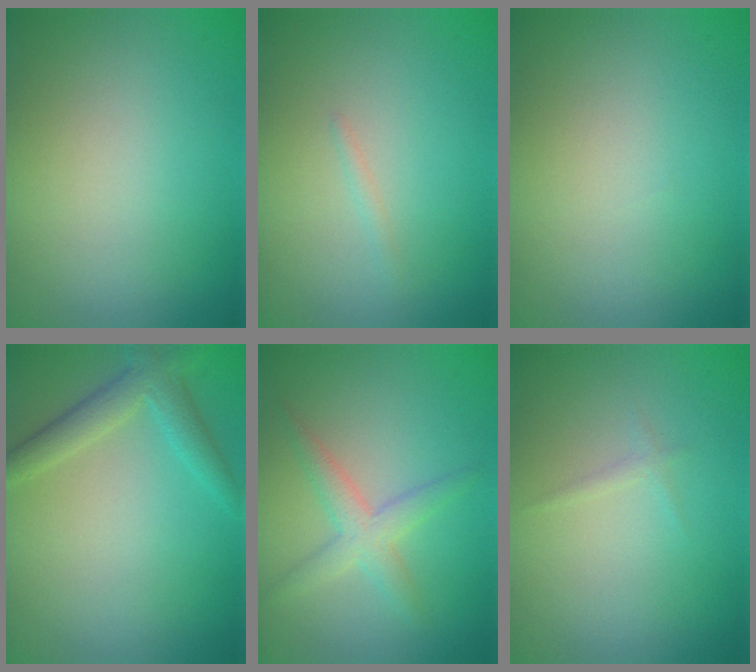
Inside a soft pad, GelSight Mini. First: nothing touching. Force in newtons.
{"total": 0.6, "press": 0.6, "slide": 0.1}
{"total": 0.0}
{"total": 3.0, "press": 3.0, "slide": 0.1}
{"total": 2.8, "press": 2.8, "slide": 0.2}
{"total": 0.6, "press": 0.6, "slide": 0.1}